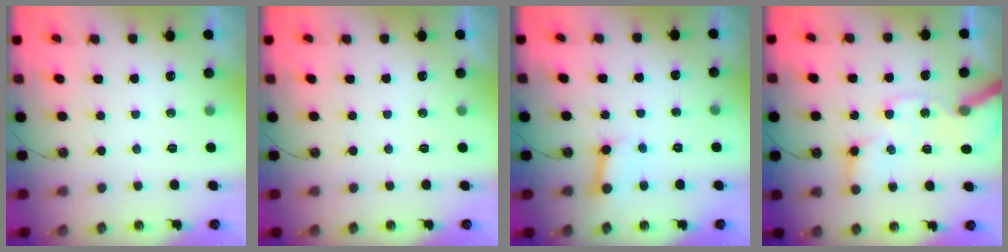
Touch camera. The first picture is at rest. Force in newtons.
{"total": 0.0}
{"total": 3.6, "press": 3.6, "slide": 0.6}
{"total": 13.7, "press": 13.6, "slide": 2.1}